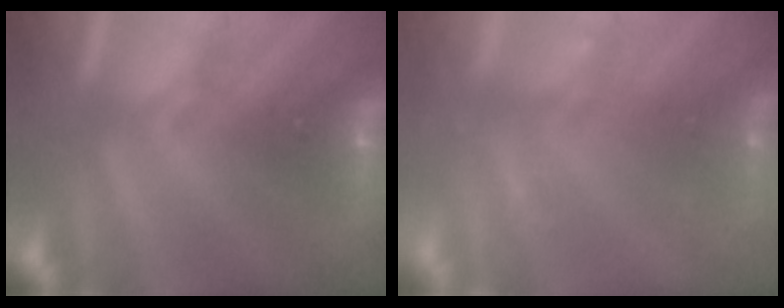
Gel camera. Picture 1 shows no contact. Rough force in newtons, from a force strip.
{"total": 2.3}